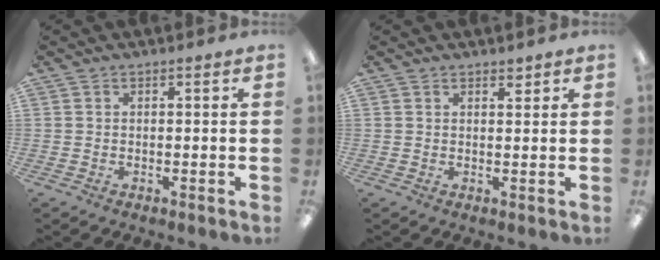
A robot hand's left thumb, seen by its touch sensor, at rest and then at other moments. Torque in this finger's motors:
{"motor_torque": [0.11, -0.01, 0.22, -0.10, 0.00]}